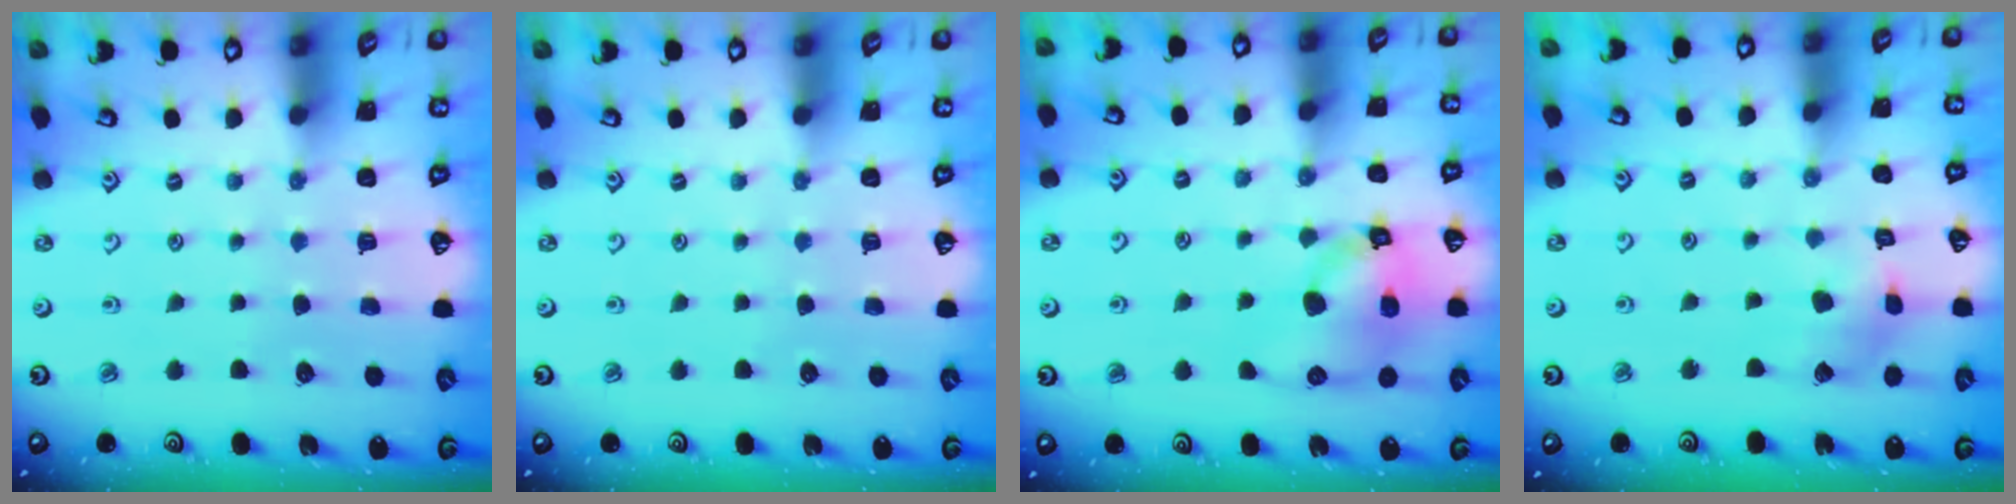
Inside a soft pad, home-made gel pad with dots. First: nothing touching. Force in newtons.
{"total": 0.0}
{"total": 12.7, "press": 12.5, "slide": 2.1}
{"total": 7.3, "press": 7.3, "slide": 0.8}